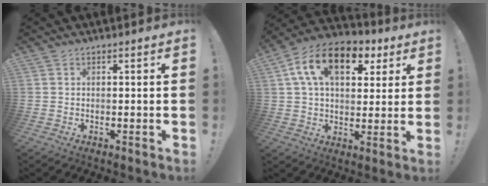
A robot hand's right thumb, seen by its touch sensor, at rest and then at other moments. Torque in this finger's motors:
{"motor_torque": [0.24, 2.27, 0.85, -0.38, 0.37]}